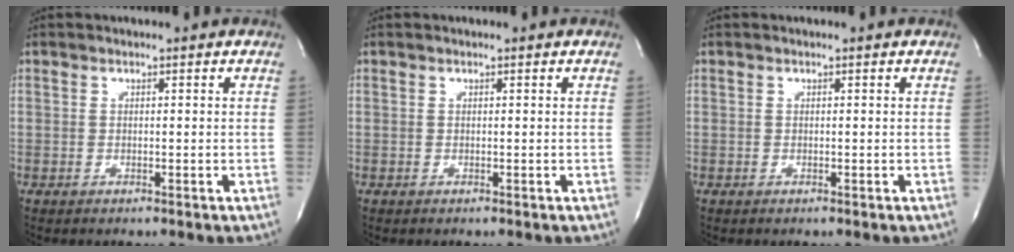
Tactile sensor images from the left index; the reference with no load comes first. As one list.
[{"total": 0.0}, {"total": 0.0}]